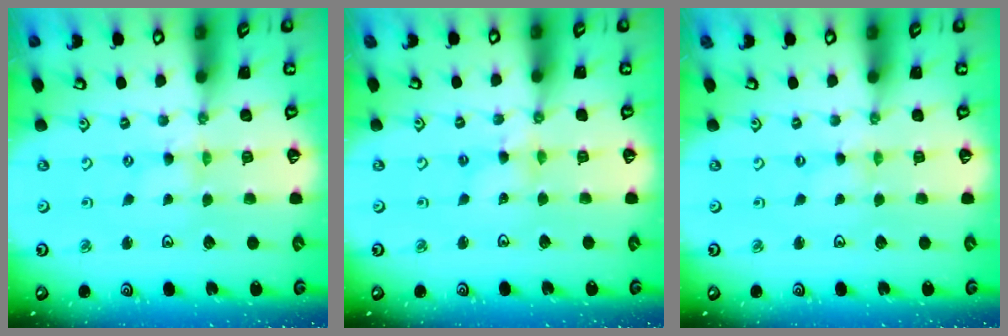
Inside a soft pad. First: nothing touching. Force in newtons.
{"total": 3.9, "press": 3.9, "slide": 0.4}
{"total": 0.6, "press": 0.6, "slide": 0.2}